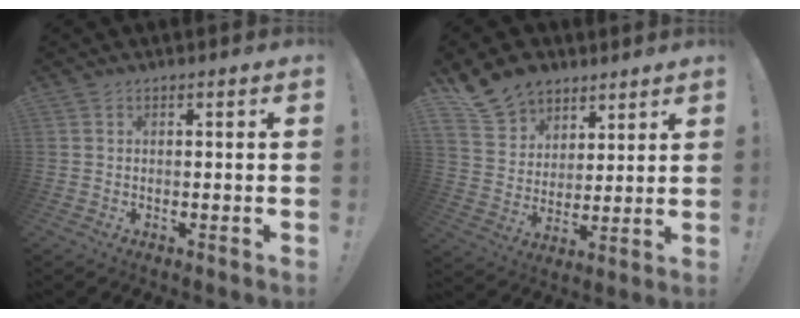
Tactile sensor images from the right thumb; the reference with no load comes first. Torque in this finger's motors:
{"motor_torque": [0.32, 0.60, 0.30, 0.28, 0.04]}